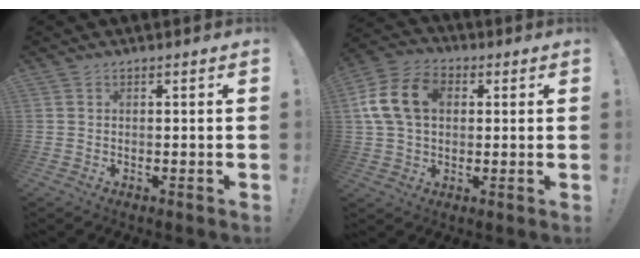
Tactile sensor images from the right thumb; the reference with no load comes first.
{"total": 15.0, "force": [3.1, 10.9, 9.9], "torque": [-0.192, 0.008, 0.060]}